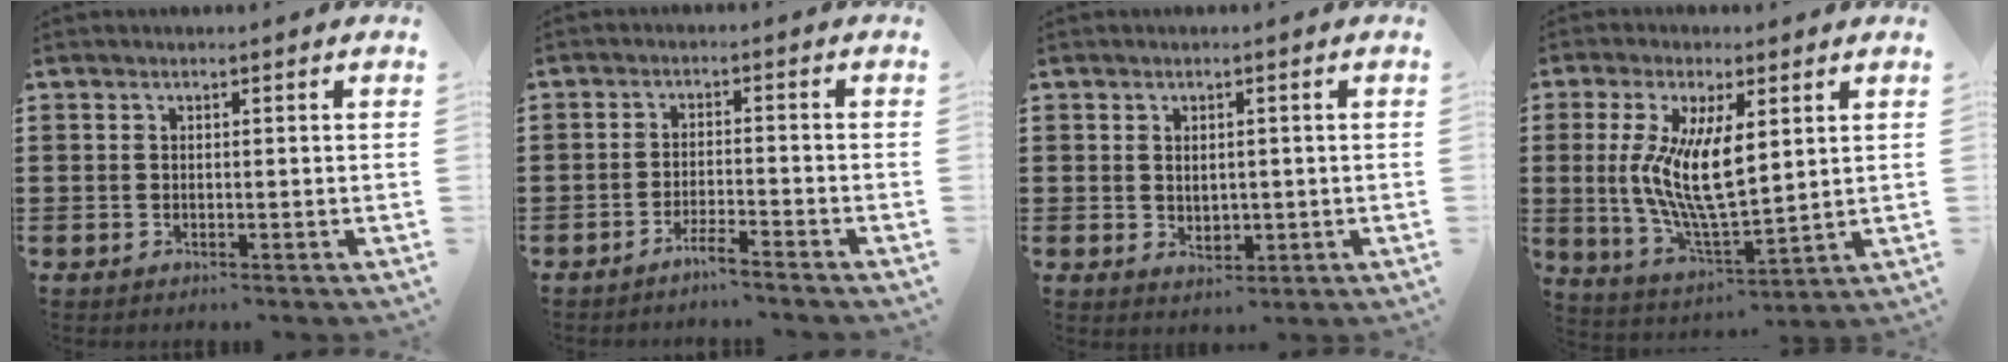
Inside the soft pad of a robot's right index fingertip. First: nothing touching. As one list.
[{"total": 2.9, "force": [-2.7, -0.4, 1.0], "torque": [-0.027, -0.003, -0.056]}, {"total": 1.8, "force": [0.5, 1.4, 1.1], "torque": [-0.016, 0.003, 0.007]}, {"total": 10.7, "force": [1.8, 4.0, 9.7], "torque": [-0.198, 0.000, 0.032]}]